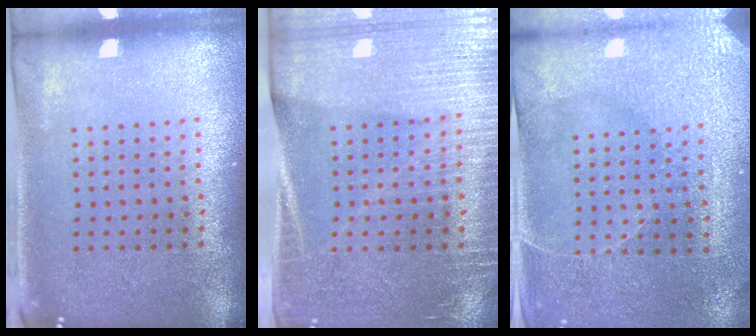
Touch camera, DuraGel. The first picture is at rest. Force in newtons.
{"total": 3.3, "press": 3.0, "slide": 1.4}
{"total": 3.0, "press": 2.9, "slide": 0.3}